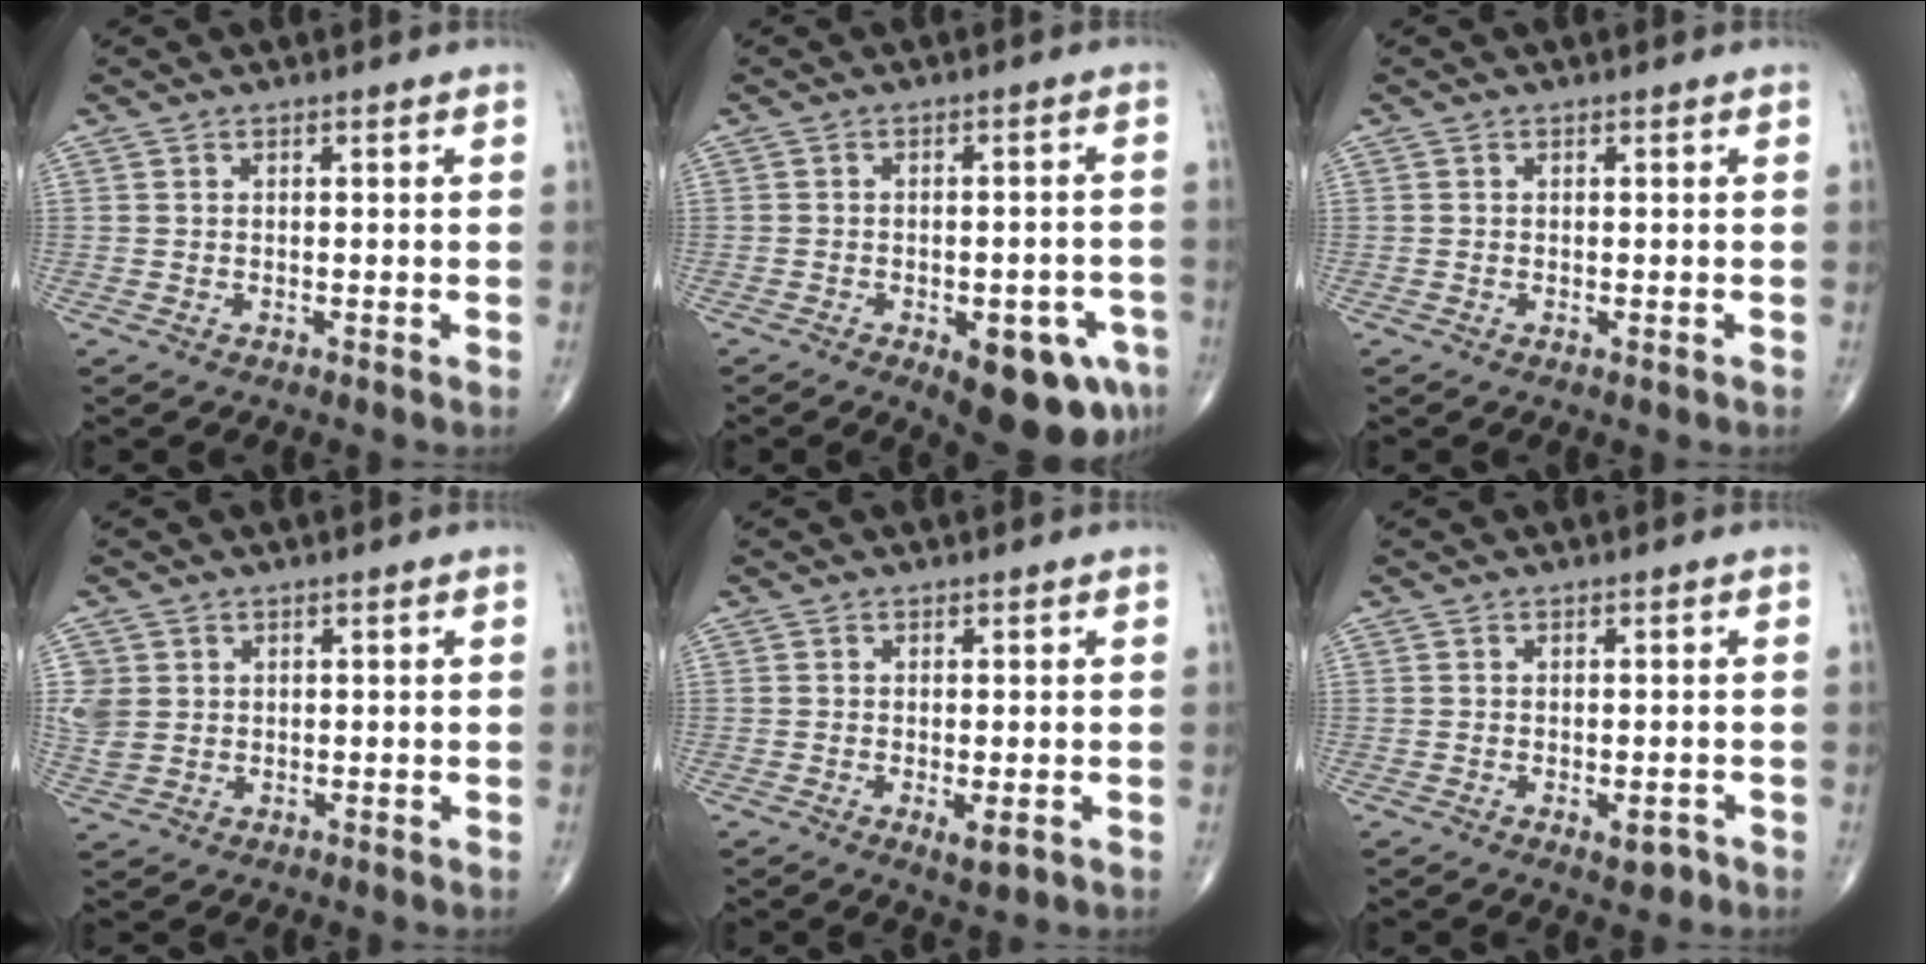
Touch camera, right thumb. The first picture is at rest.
{"total": 13.0, "force": [-6.1, 5.3, 10.1], "torque": [-0.097, 0.021, -0.068]}
{"total": 0.5, "force": [-0.2, 0.2, 0.4], "torque": [-0.008, -0.002, -0.004]}
{"total": 5.3, "force": [0.9, 4.5, 2.5], "torque": [-0.055, 0.000, 0.025]}
{"total": 2.8, "force": [-0.9, 0.9, 2.5], "torque": [-0.043, -0.008, -0.013]}
{"total": 2.7, "force": [-1.3, 1.3, 2.0], "torque": [-0.017, 0.003, -0.014]}